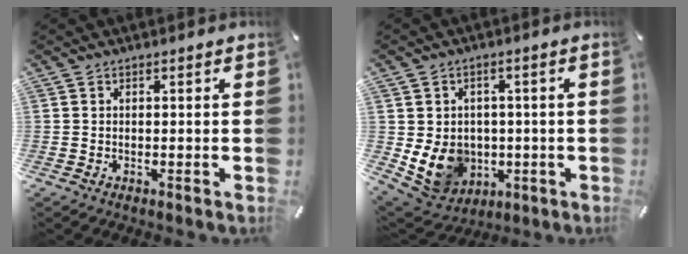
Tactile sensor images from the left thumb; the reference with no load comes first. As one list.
[{"total": 10.5, "force": [-1.3, 9.3, 4.7], "torque": [-0.107, -0.006, -0.016]}]